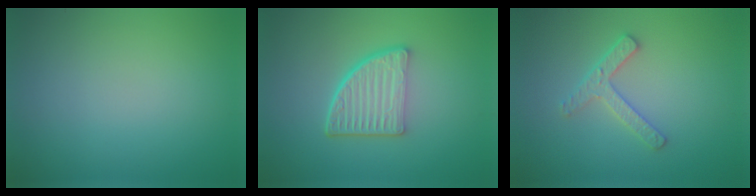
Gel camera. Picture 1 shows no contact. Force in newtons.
{"total": 5.4, "press": 3.8, "slide": 3.8}
{"total": 2.4, "press": 2.4, "slide": 0.4}